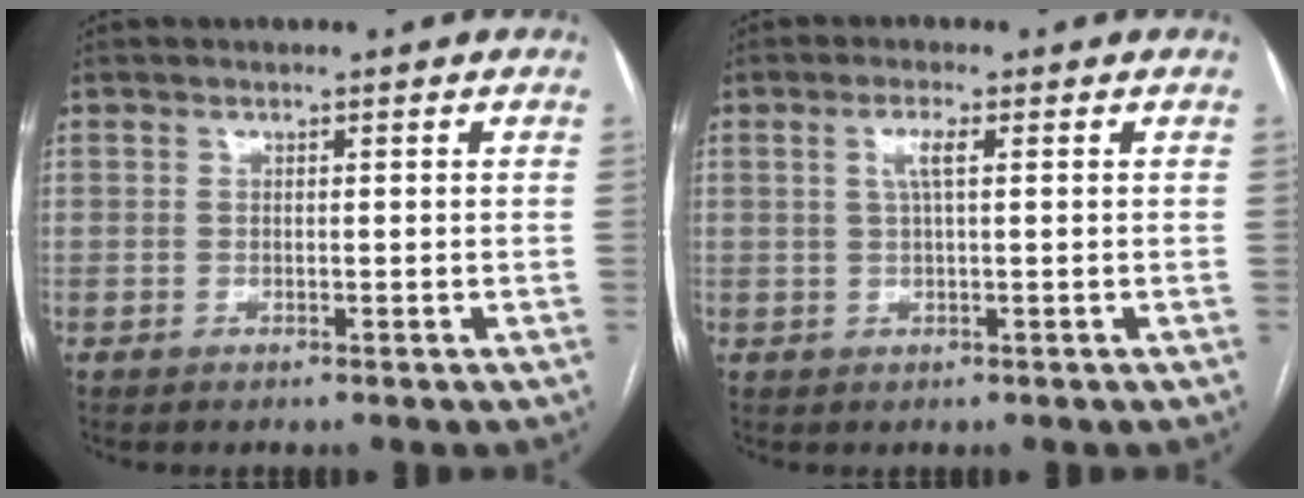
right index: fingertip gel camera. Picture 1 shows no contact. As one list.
[{"total": 2.8, "force": [0.8, 0.3, 2.7], "torque": [-0.055, 0.004, 0.015]}]